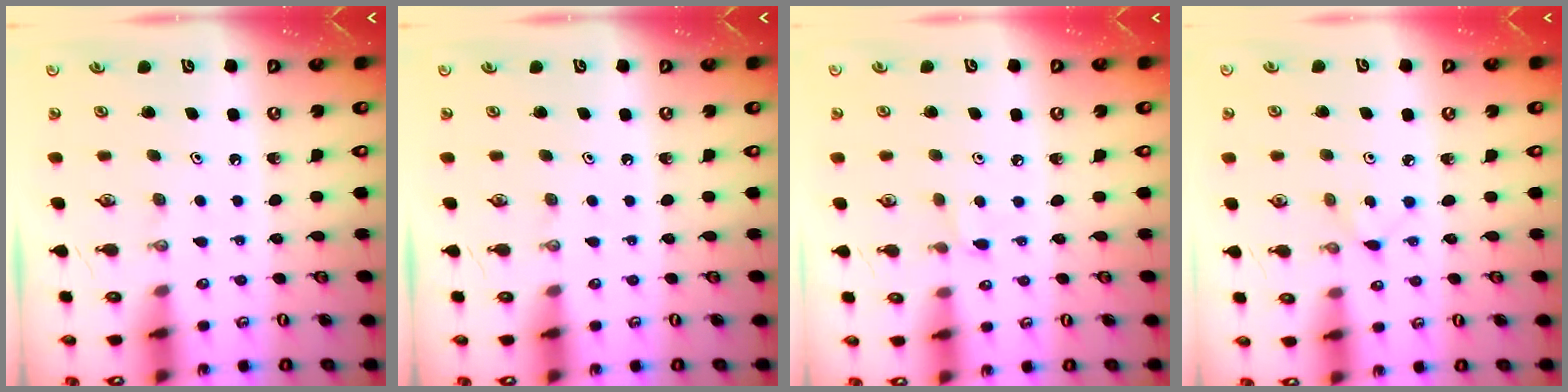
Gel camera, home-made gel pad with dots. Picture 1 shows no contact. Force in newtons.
{"total": 0.0}
{"total": 1.9, "press": 1.9, "slide": 0.2}
{"total": 2.6, "press": 2.6, "slide": 0.2}